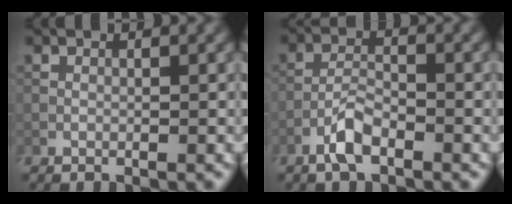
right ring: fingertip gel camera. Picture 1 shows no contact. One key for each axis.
{"total": 2.8, "fx": -1.7, "fy": 0.9, "fz": 2.0, "tx": -0.040, "ty": 0.007, "tz": -0.039}